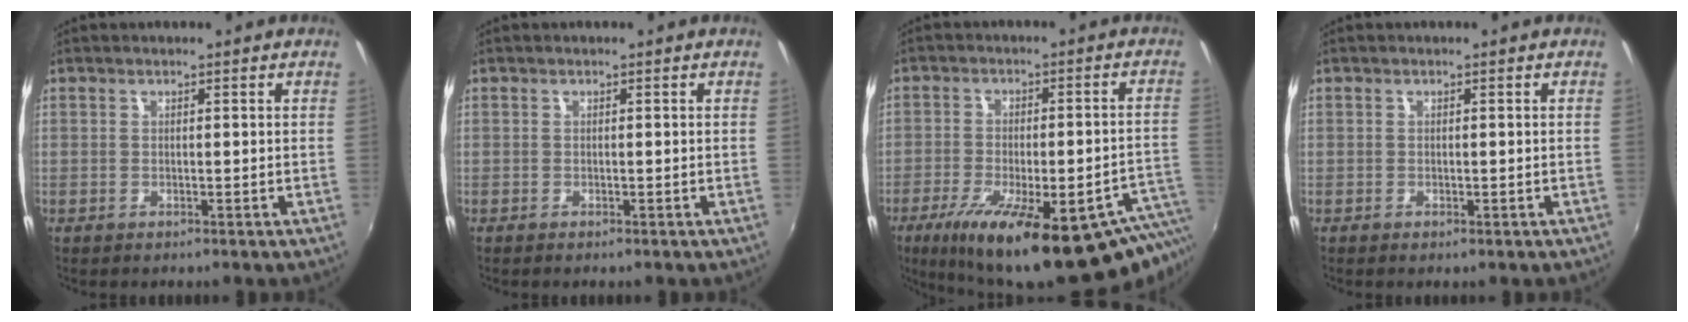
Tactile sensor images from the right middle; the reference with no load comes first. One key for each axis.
{"total": 0.0}
{"total": 26.6, "fx": -17.0, "fy": 7.2, "fz": 19.2, "tx": -0.282, "ty": -0.053, "tz": -0.229}
{"total": 0.7, "fx": -0.4, "fy": 0.5, "fz": 0.4, "tx": -0.008, "ty": -0.004, "tz": -0.007}